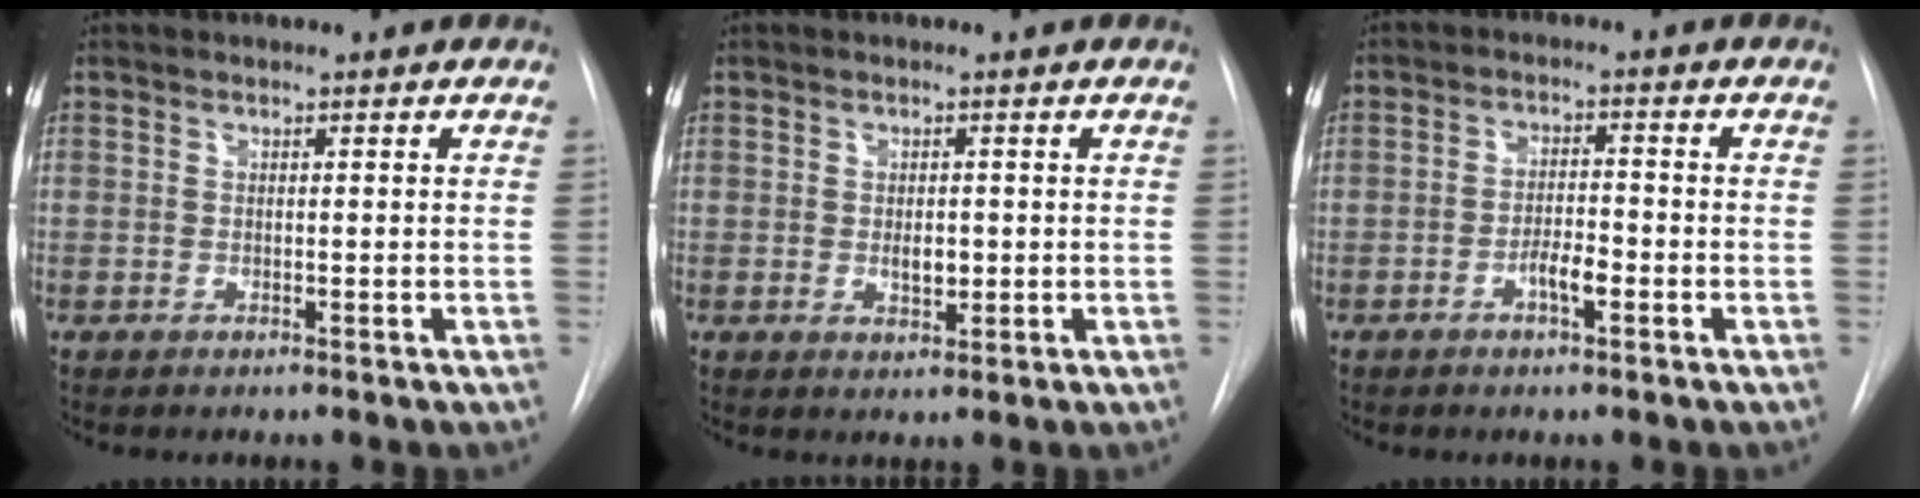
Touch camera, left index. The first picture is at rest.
{"total": 2.3, "force": [-1.1, 1.1, 1.7], "torque": [-0.029, -0.009, -0.014]}
{"total": 3.9, "force": [-2.7, 0.8, 2.7], "torque": [-0.045, -0.002, -0.046]}